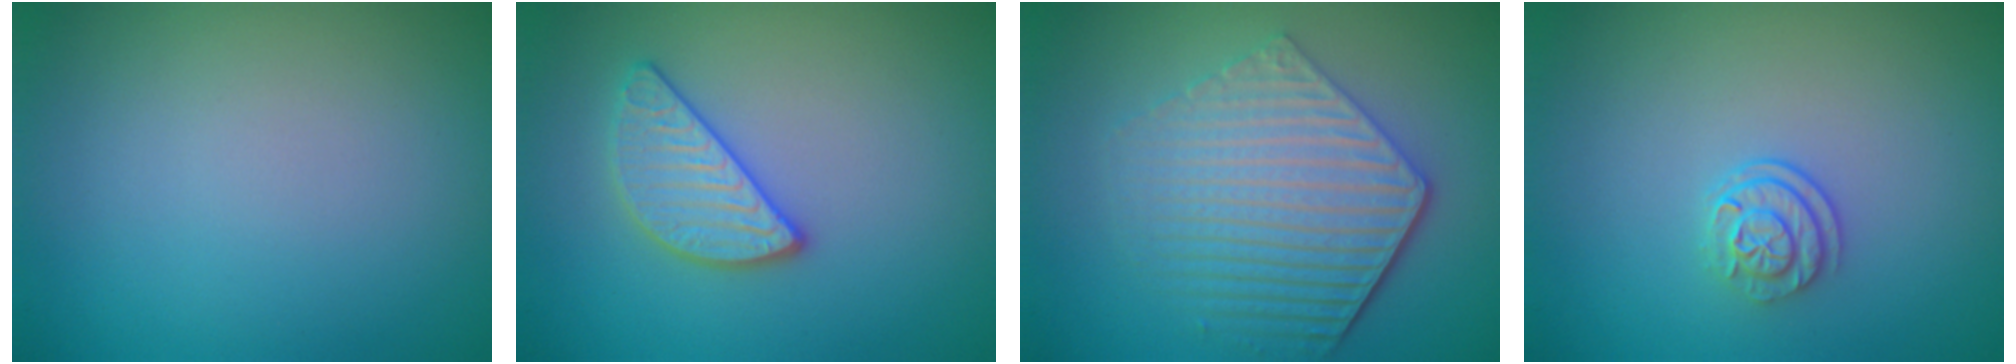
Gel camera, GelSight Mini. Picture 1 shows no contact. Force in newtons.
{"total": 2.8, "press": 2.7, "slide": 0.4}
{"total": 6.4, "press": 4.6, "slide": 4.4}
{"total": 2.2, "press": 1.7, "slide": 1.4}